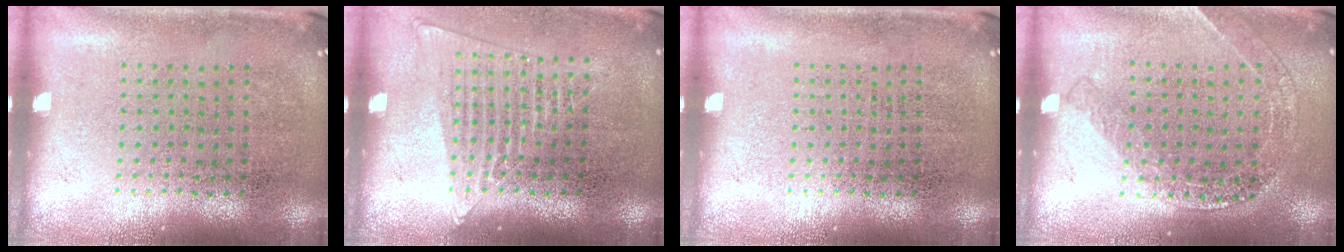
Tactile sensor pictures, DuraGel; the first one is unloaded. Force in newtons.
{"total": 1.4, "press": 1.2, "slide": 0.5}
{"total": 0.0}
{"total": 1.4, "press": 1.3, "slide": 0.3}